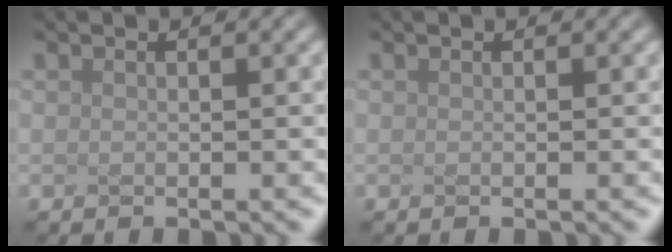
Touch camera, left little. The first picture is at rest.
{"total": 0.0}